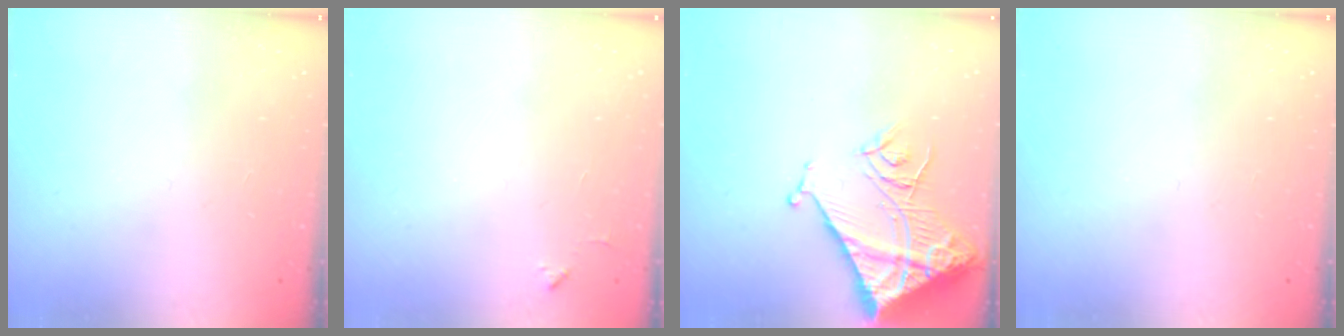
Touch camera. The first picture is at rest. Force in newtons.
{"total": 3.7, "press": 3.7, "slide": 0.5}
{"total": 14.6, "press": 14.5, "slide": 1.6}
{"total": 0.0}